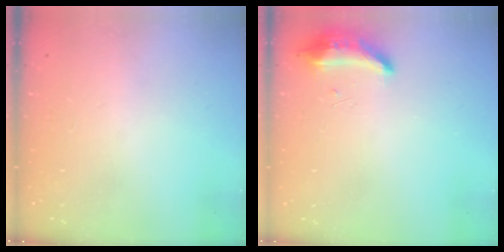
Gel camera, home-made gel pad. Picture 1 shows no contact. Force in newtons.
{"total": 16.8, "press": 10.1, "slide": 13.4}